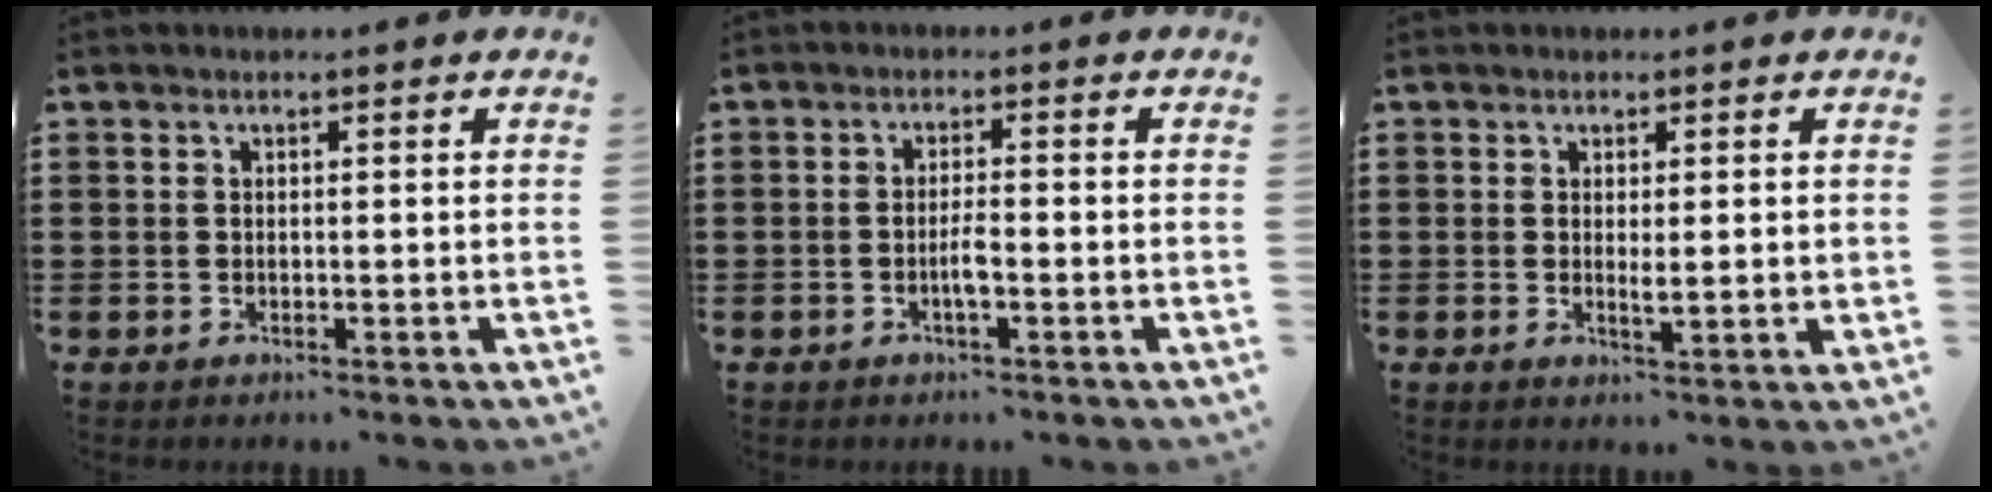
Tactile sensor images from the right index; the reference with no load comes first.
{"total": 2.5, "force": [-1.0, 0.3, 2.3], "torque": [-0.050, -0.002, -0.020]}
{"total": 1.7, "force": [0.3, 0.3, 1.7], "torque": [-0.034, -0.001, 0.005]}